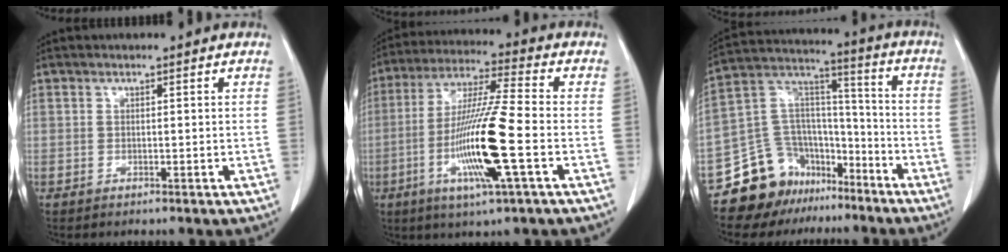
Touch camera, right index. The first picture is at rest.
{"total": 14.6, "force": [-4.0, 0.0, 14.1], "torque": [-0.281, -0.014, -0.077]}
{"total": 16.8, "force": [-12.4, 10.3, 4.6], "torque": [-0.091, 0.092, -0.214]}